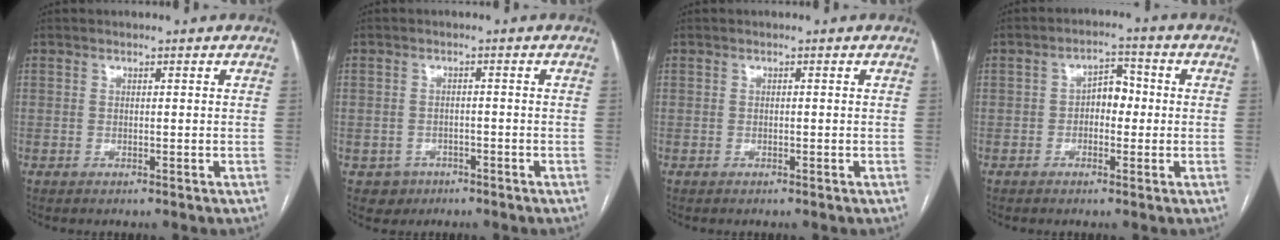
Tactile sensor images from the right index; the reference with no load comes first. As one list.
[{"total": 3.0, "force": [-1.5, 2.5, 0.0], "torque": [0.005, 0.012, -0.020]}, {"total": 0.0}, {"total": 4.2, "force": [-0.3, 2.5, 3.3], "torque": [-0.048, 0.019, -0.008]}]